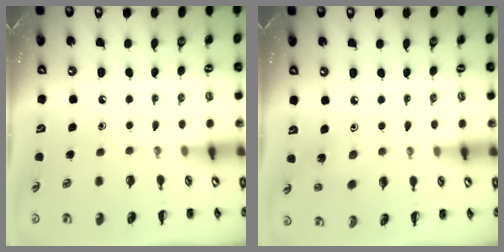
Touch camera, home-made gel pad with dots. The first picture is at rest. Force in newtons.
{"total": 2.4, "press": 2.2, "slide": 0.8}